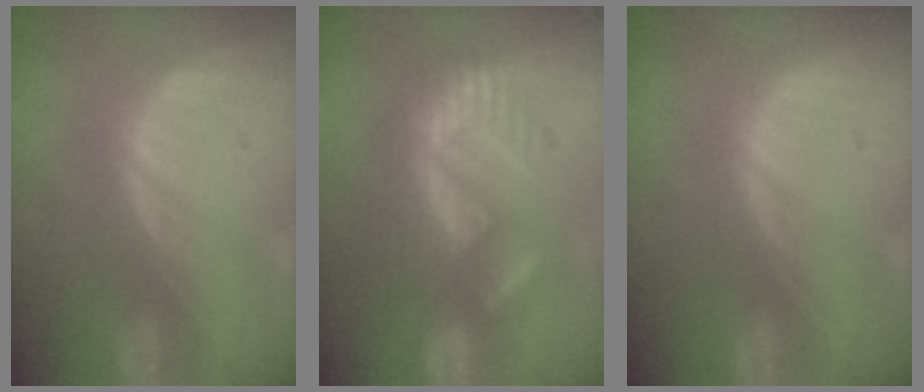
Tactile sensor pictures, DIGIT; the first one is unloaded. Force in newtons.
{"total": 9.5, "press": 8.2, "slide": 4.9}
{"total": 0.0}